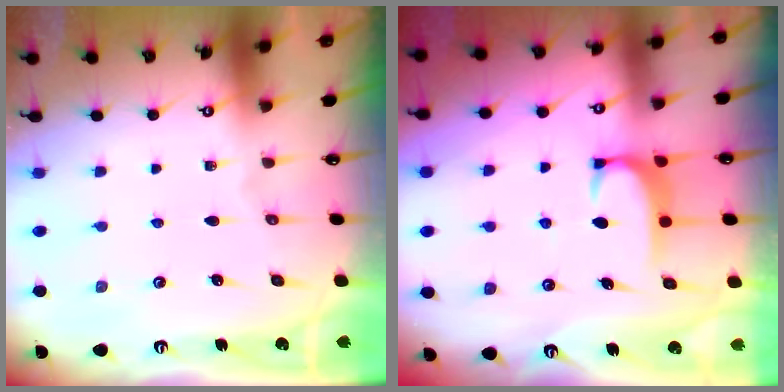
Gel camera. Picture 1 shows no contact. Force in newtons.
{"total": 1.7, "press": 1.6, "slide": 0.5}